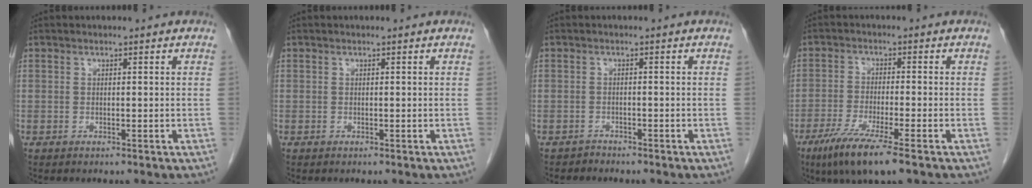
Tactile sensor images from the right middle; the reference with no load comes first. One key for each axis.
{"total": 0.0}
{"total": 1.0, "fx": -0.9, "fy": 0.3, "fz": -0.3, "tx": 0.002, "ty": 0.000, "tz": -0.019}
{"total": 8.9, "fx": -5.7, "fy": 0.3, "fz": 6.9, "tx": -0.127, "ty": -0.024, "tz": -0.097}